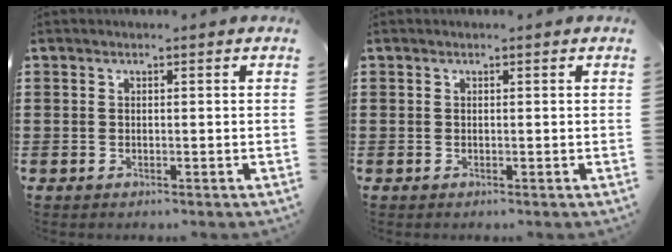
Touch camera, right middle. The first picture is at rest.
{"total": 0.0}